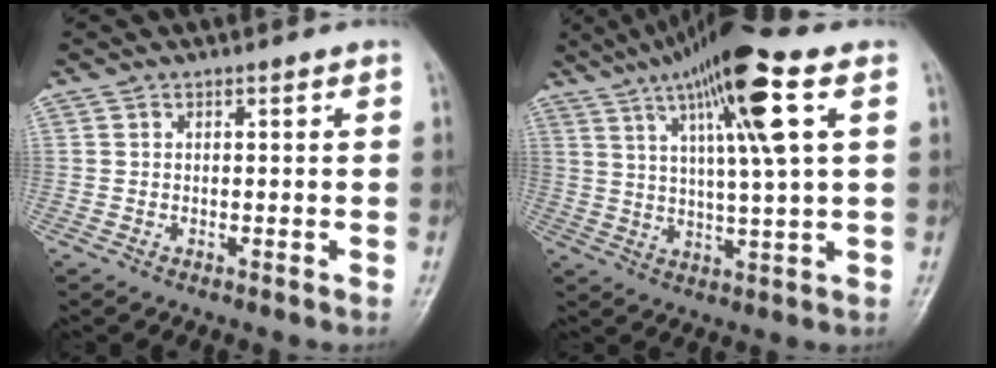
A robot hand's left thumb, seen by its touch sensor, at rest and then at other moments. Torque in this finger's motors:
{"motor_torque": [0.82, 1.01, 1.80, -0.99, 0.53]}